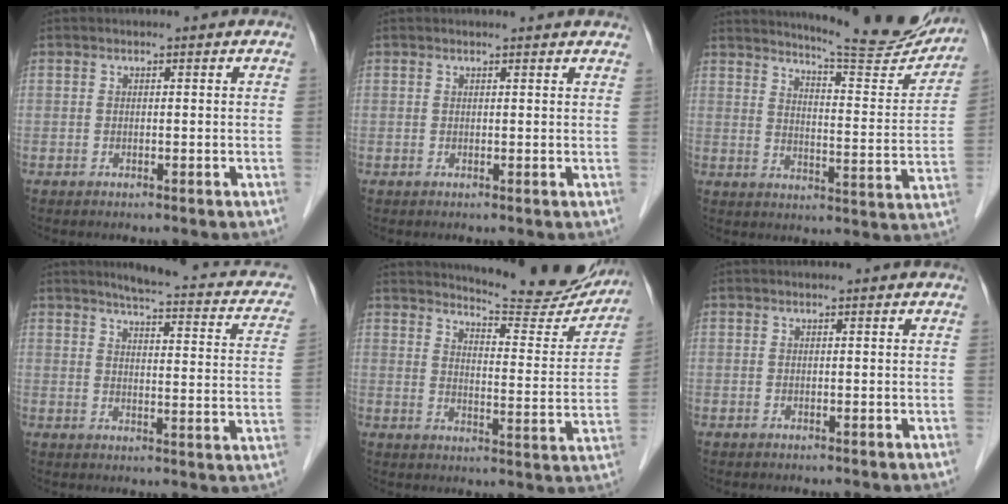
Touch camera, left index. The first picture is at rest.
{"total": 4.2, "force": [4.0, 0.5, 1.0], "torque": [-0.016, 0.011, 0.035]}
{"total": 17.9, "force": [16.8, 1.0, 6.2], "torque": [-0.089, -0.068, 0.209]}
{"total": 14.7, "force": [11.9, 3.2, 8.0], "torque": [-0.090, -0.005, 0.122]}
{"total": 15.7, "force": [15.1, 1.6, 4.0], "torque": [-0.050, -0.061, 0.180]}
{"total": 0.9, "force": [0.9, 0.0, 0.2], "torque": [-0.011, 0.006, 0.011]}